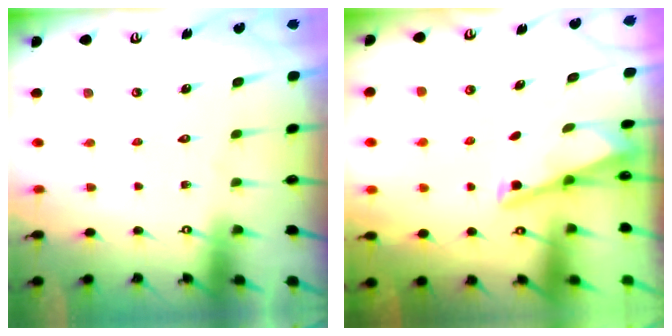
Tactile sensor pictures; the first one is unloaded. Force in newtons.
{"total": 2.9, "press": 2.9, "slide": 0.3}